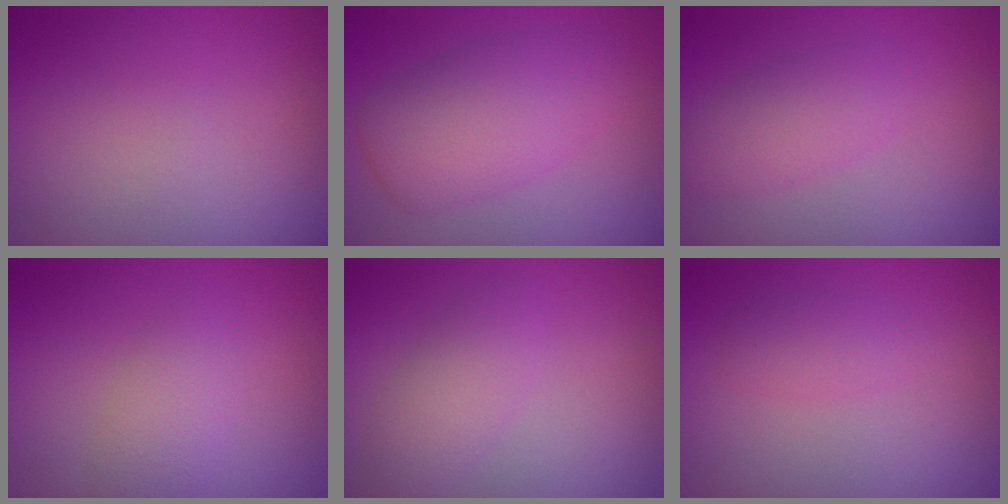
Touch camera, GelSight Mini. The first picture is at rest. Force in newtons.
{"total": 3.9, "press": 3.8, "slide": 0.4}
{"total": 2.7, "press": 2.7, "slide": 0.1}
{"total": 2.6, "press": 2.6, "slide": 0.0}
{"total": 2.7, "press": 2.7, "slide": 0.0}
{"total": 1.5, "press": 1.4, "slide": 0.1}